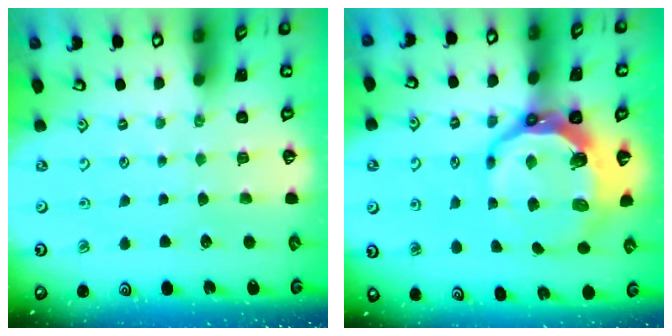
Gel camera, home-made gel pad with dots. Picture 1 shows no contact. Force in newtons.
{"total": 13.4, "press": 12.4, "slide": 5.0}